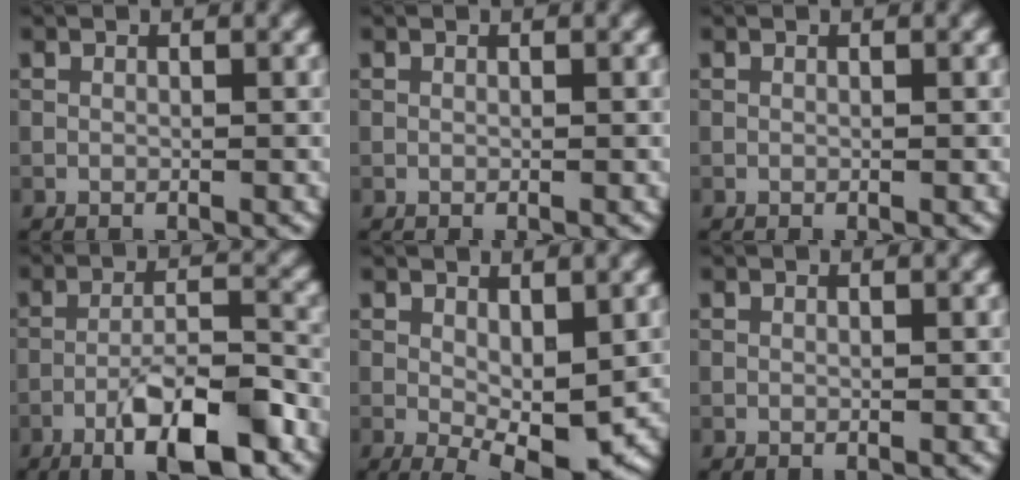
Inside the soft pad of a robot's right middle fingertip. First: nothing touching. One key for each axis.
{"total": 0.0}
{"total": 0.0}
{"total": 8.2, "fx": -4.5, "fy": 2.0, "fz": 6.5, "tx": -0.109, "ty": 0.010, "tz": -0.077}
{"total": 4.7, "fx": -0.2, "fy": 1.9, "fz": 4.3, "tx": -0.071, "ty": -0.008, "tz": 0.000}
{"total": 0.0}